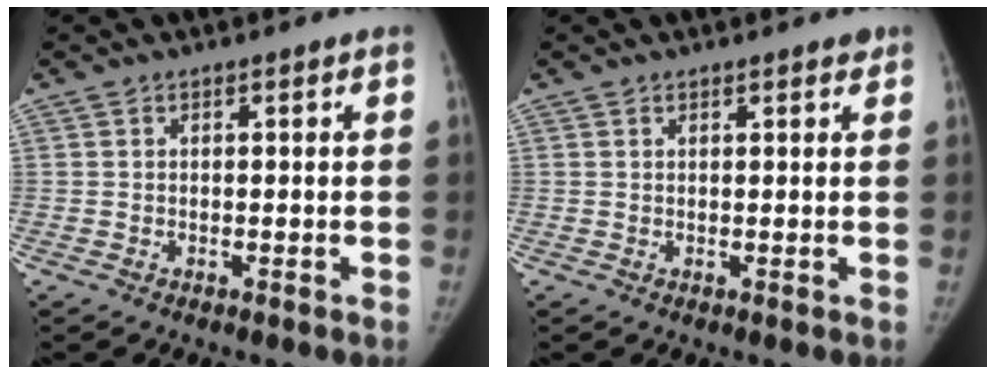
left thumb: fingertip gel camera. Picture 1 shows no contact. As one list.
[{"total": 1.3, "force": [1.1, 0.5, 0.6], "torque": [-0.005, -0.004, 0.014]}]